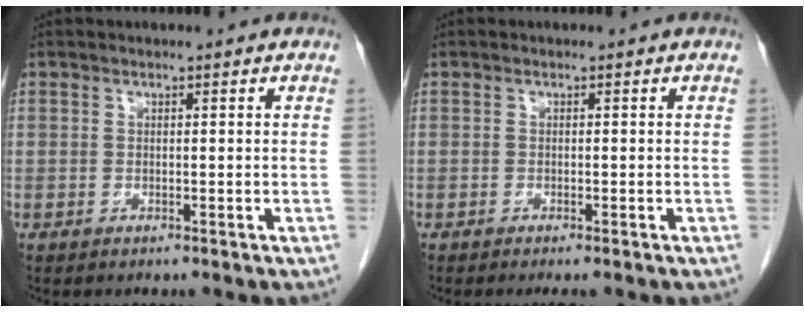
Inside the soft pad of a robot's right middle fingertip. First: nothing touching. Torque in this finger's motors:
{"motor_torque": [0.18, -0.17, 0.04, 0.01]}